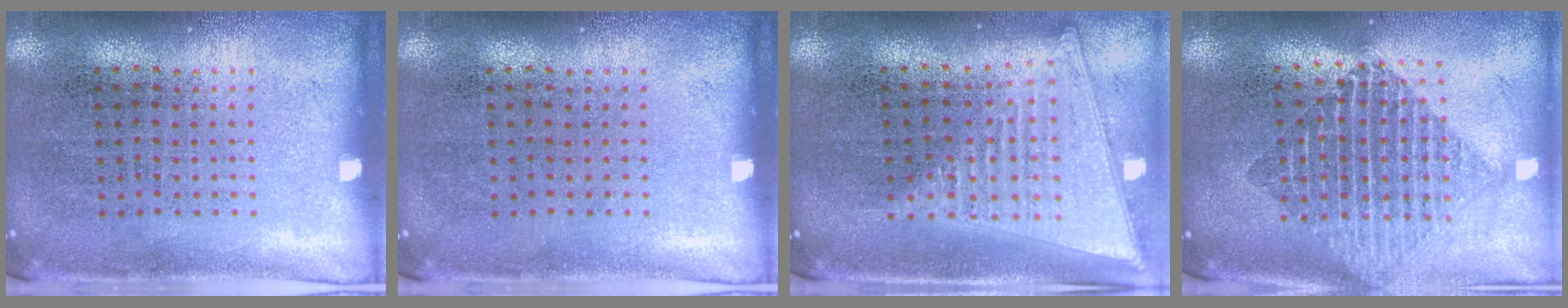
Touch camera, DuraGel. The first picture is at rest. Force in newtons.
{"total": 0.0}
{"total": 2.0, "press": 1.7, "slide": 1.0}
{"total": 1.9, "press": 1.6, "slide": 1.0}